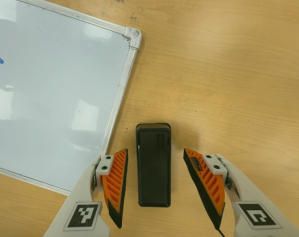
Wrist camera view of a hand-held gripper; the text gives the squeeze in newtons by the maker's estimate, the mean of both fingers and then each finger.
{"total": 0.0}